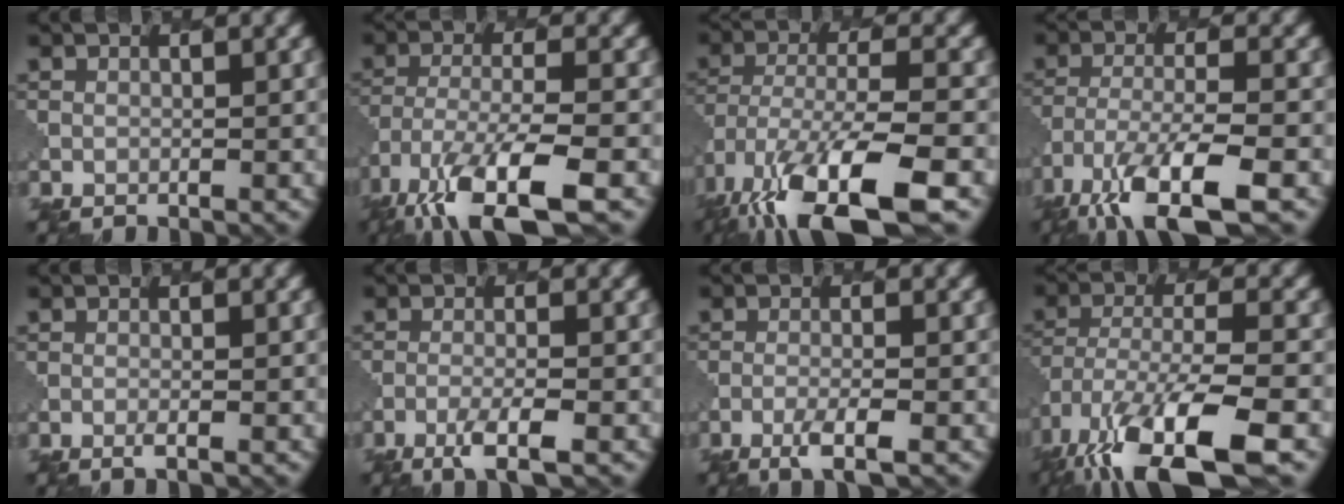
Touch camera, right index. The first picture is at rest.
{"total": 10.8, "force": [-6.6, 3.6, 7.7], "torque": [-0.162, -0.023, -0.124]}
{"total": 13.3, "force": [-8.2, 4.7, 9.4], "torque": [-0.205, -0.031, -0.131]}
{"total": 9.7, "force": [-6.0, 3.1, 6.9], "torque": [-0.141, -0.019, -0.112]}
{"total": 0.7, "force": [-0.2, 0.1, 0.6], "torque": [-0.010, 0.002, -0.007]}
{"total": 3.2, "force": [-1.9, 0.5, 2.5], "torque": [-0.049, -0.003, -0.042]}
{"total": 2.7, "force": [-1.5, 0.4, 2.2], "torque": [-0.042, -0.001, -0.035]}
{"total": 13.1, "force": [-8.1, 4.6, 9.2], "torque": [-0.205, -0.033, -0.131]}